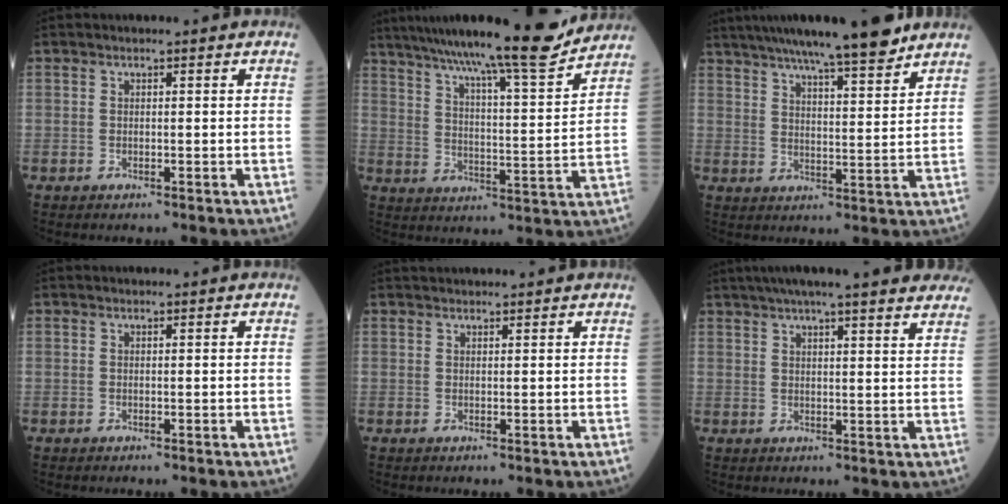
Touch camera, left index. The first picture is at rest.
{"total": 19.7, "force": [17.2, 0.2, 9.7], "torque": [-0.157, -0.013, 0.252]}
{"total": 15.0, "force": [12.7, 0.8, 8.0], "torque": [-0.125, 0.010, 0.187]}
{"total": 0.0}
{"total": 3.5, "force": [3.4, 0.2, 1.0], "torque": [-0.010, 0.029, 0.046]}
{"total": 20.8, "force": [17.9, 1.6, 10.6], "torque": [-0.158, 0.024, 0.219]}